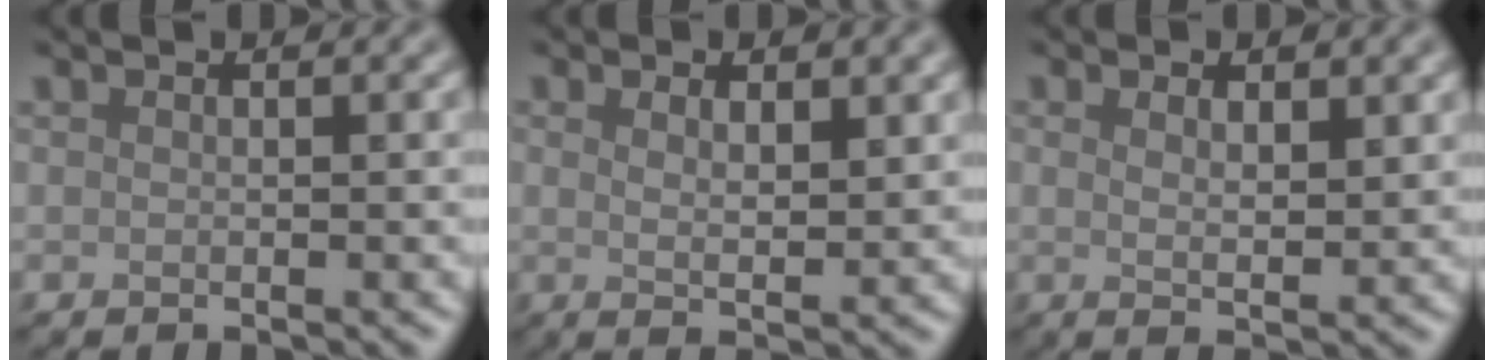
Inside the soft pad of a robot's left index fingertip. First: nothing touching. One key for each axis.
{"total": 3.3, "fx": 1.3, "fy": 0.9, "fz": 2.8, "tx": -0.042, "ty": -0.004, "tz": 0.020}
{"total": 3.1, "fx": 1.3, "fy": 0.8, "fz": 2.6, "tx": -0.037, "ty": -0.003, "tz": 0.019}